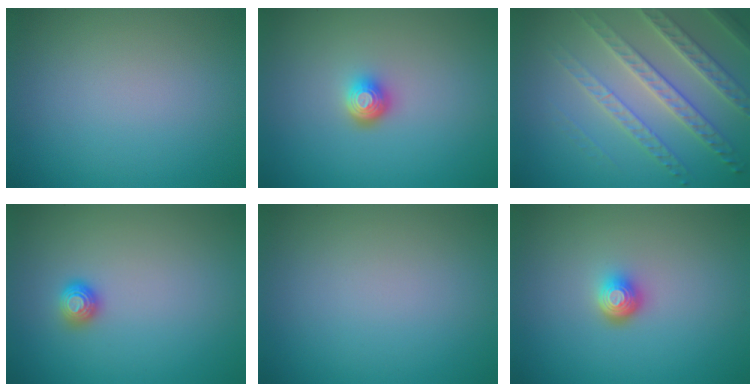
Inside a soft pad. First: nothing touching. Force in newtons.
{"total": 1.9, "press": 1.4, "slide": 1.2}
{"total": 6.1, "press": 4.6, "slide": 4.0}
{"total": 1.1, "press": 1.1, "slide": 0.2}
{"total": 0.0}
{"total": 2.1, "press": 1.5, "slide": 1.5}